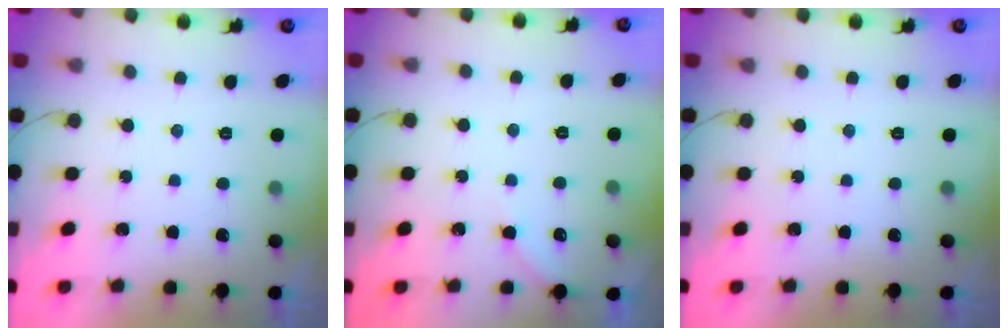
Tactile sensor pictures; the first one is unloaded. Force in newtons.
{"total": 3.3, "press": 3.2, "slide": 0.5}
{"total": 0.0}